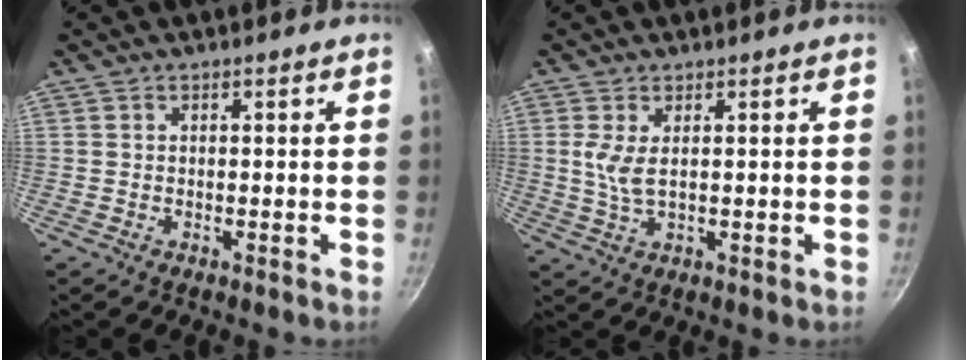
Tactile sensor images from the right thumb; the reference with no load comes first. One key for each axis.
{"total": 4.2, "fx": 0.9, "fy": 1.6, "fz": 3.8, "tx": -0.082, "ty": -0.004, "tz": 0.023}